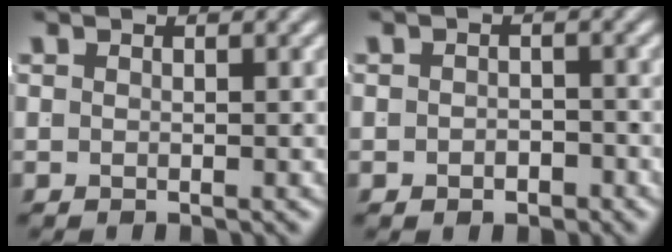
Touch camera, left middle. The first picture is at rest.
{"total": 1.3, "force": [-1.1, 0.7, 0.3], "torque": [-0.001, -0.005, -0.016]}